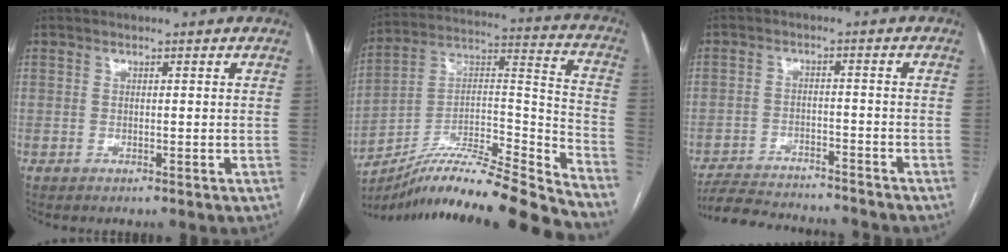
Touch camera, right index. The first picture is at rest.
{"total": 22.8, "force": [-20.5, -0.3, 9.9], "torque": [-0.149, 0.023, -0.339]}
{"total": 13.8, "force": [-13.0, 2.1, 4.0], "torque": [-0.070, 0.002, -0.190]}